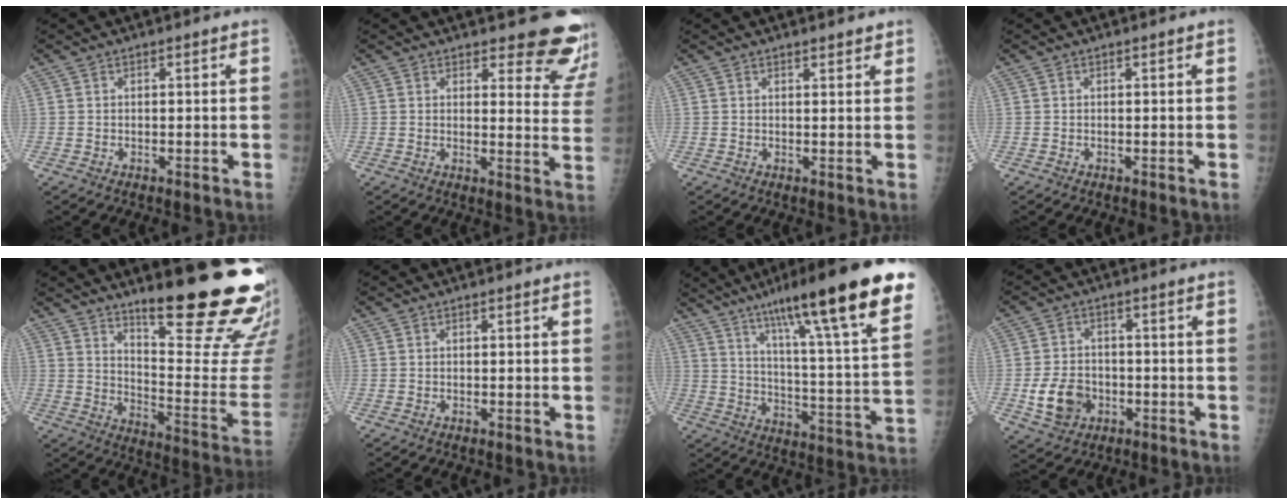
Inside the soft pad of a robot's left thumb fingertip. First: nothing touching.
{"total": 12.3, "force": [11.4, 3.4, 3.3], "torque": [0.009, -0.104, 0.105]}
{"total": 1.9, "force": [1.6, 0.6, 0.9], "torque": [-0.004, -0.007, 0.019]}
{"total": 0.0}
{"total": 24.4, "force": [16.9, 4.8, 17.0], "torque": [-0.203, -0.120, 0.240]}
{"total": 0.0}
{"total": 27.4, "force": [17.4, 3.2, 20.9], "torque": [-0.305, -0.047, 0.259]}
{"total": 8.1, "force": [-2.4, 6.4, 4.4], "torque": [-0.063, 0.012, -0.038]}